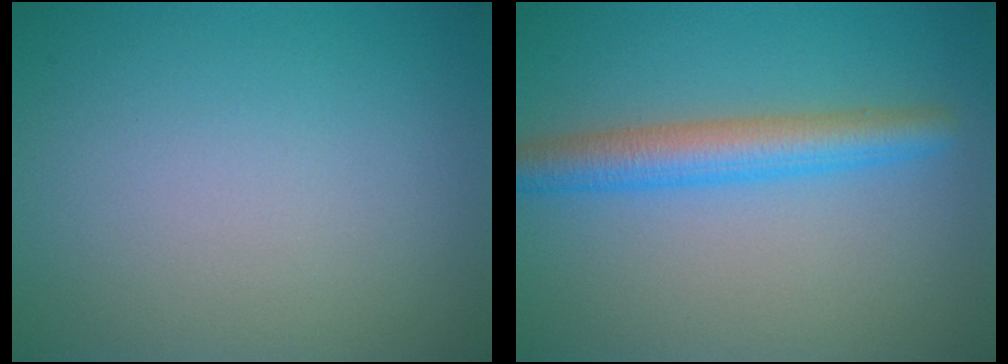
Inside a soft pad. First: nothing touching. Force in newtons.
{"total": 4.3, "press": 4.3, "slide": 0.1}